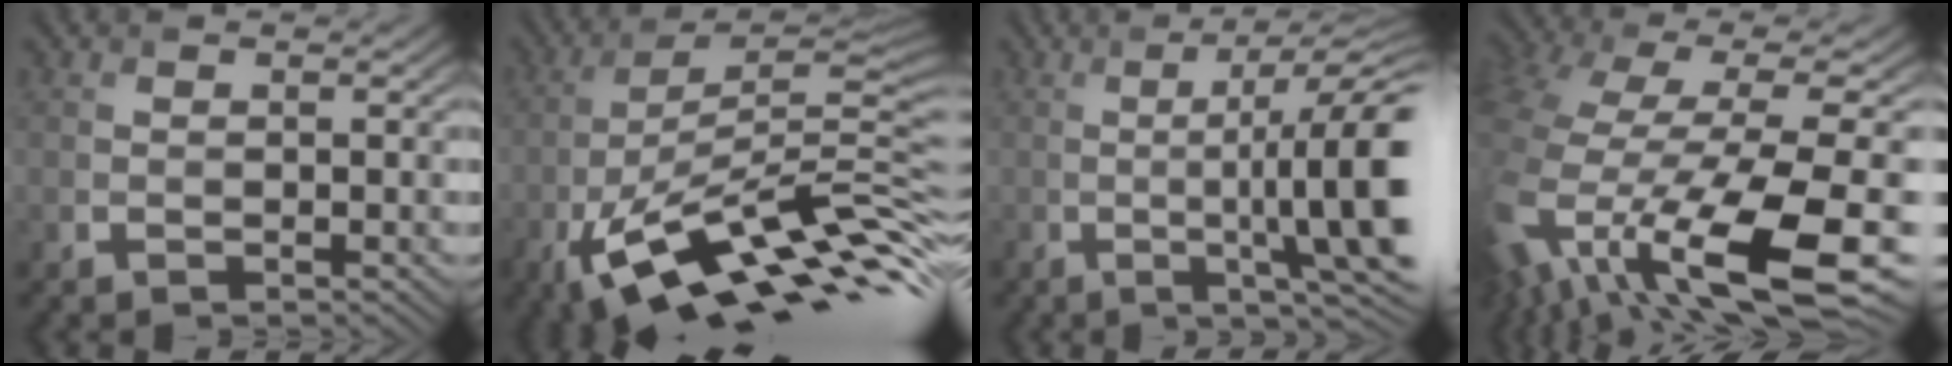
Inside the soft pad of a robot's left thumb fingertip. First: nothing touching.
{"total": 16.4, "force": [-7.6, 4.2, 13.9], "torque": [-0.244, 0.003, -0.143]}
{"total": 14.7, "force": [-1.1, 2.9, 14.4], "torque": [-0.185, 0.001, -0.001]}
{"total": 14.8, "force": [-5.1, 6.1, 12.4], "torque": [-0.296, -0.040, -0.064]}